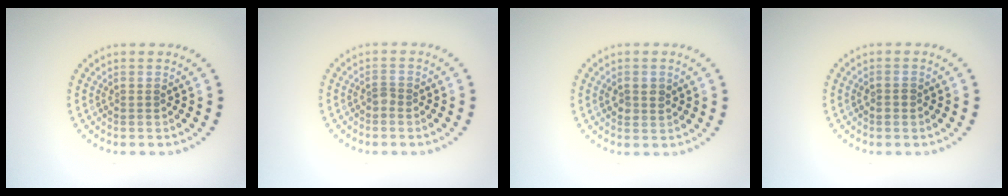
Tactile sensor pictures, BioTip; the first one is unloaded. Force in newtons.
{"total": 0.8, "press": 0.5, "slide": 0.5}
{"total": 1.5, "press": 1.5, "slide": 0.2}
{"total": 0.9, "press": 0.9, "slide": 0.1}